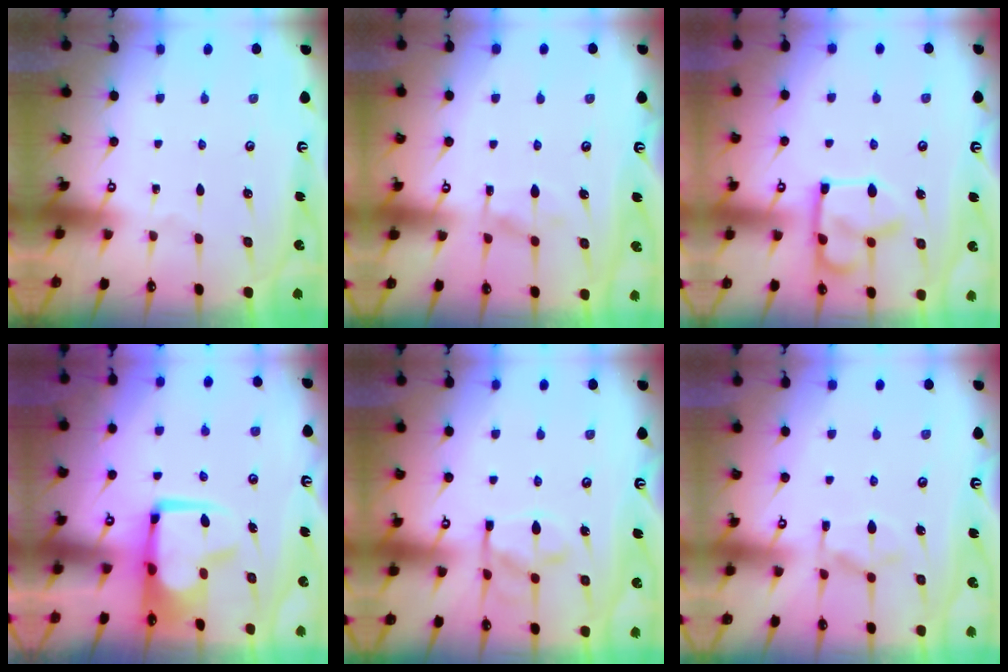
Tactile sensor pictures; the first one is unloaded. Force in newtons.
{"total": 6.5, "press": 6.5, "slide": 1.0}
{"total": 11.0, "press": 10.9, "slide": 1.4}
{"total": 4.4, "press": 4.1, "slide": 1.6}
{"total": 11.3, "press": 11.2, "slide": 0.8}
{"total": 2.8, "press": 2.4, "slide": 1.4}